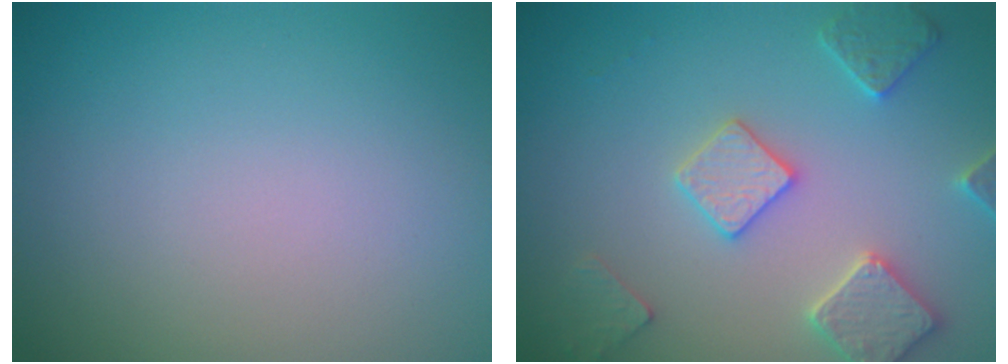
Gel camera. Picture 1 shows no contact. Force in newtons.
{"total": 3.7, "press": 3.6, "slide": 0.8}